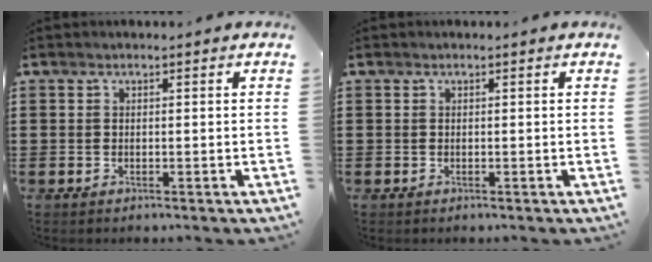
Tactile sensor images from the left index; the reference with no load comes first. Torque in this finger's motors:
{"motor_torque": [0.74, 0.74, 0.00, 0.00]}